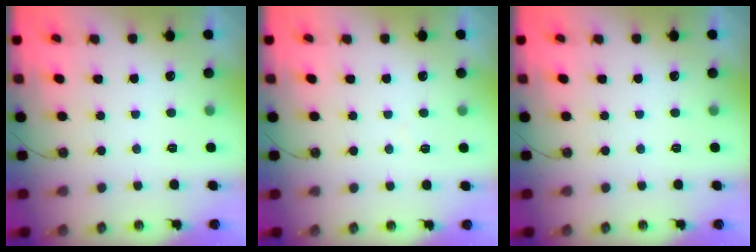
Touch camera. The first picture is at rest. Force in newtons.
{"total": 3.5, "press": 3.5, "slide": 0.6}
{"total": 0.0}